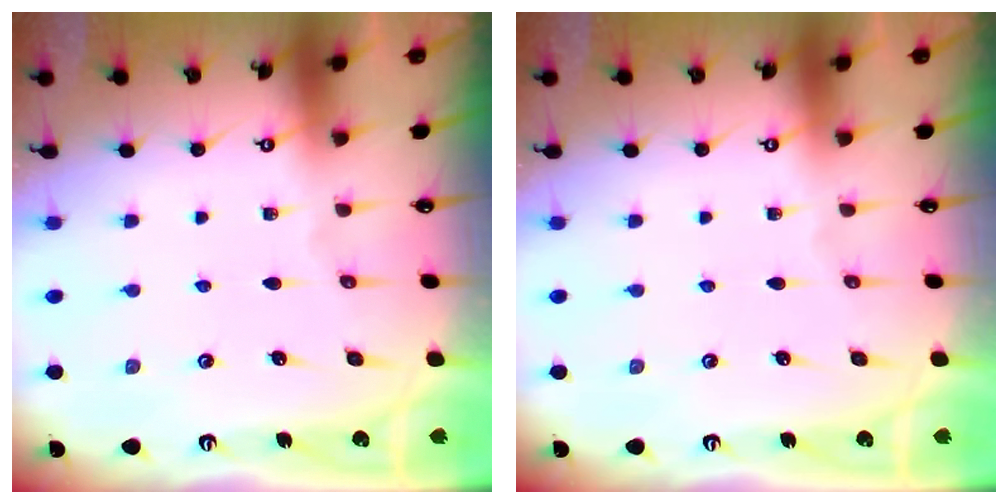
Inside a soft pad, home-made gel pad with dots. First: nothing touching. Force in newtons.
{"total": 0.0}